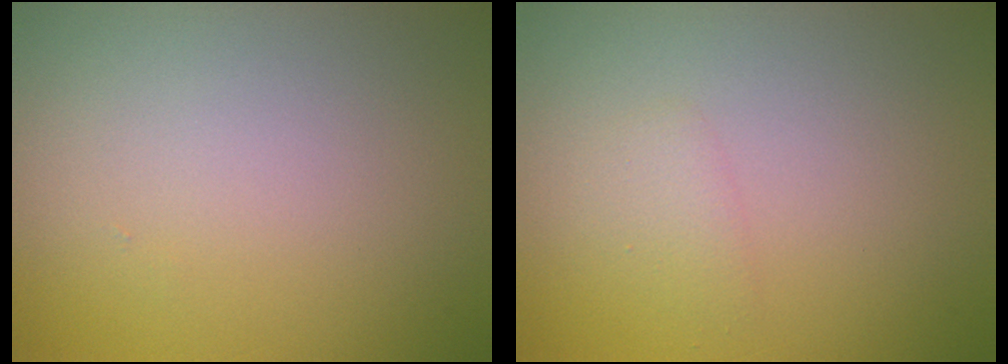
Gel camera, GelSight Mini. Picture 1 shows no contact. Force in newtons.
{"total": 1.0, "press": 1.0, "slide": 0.1}